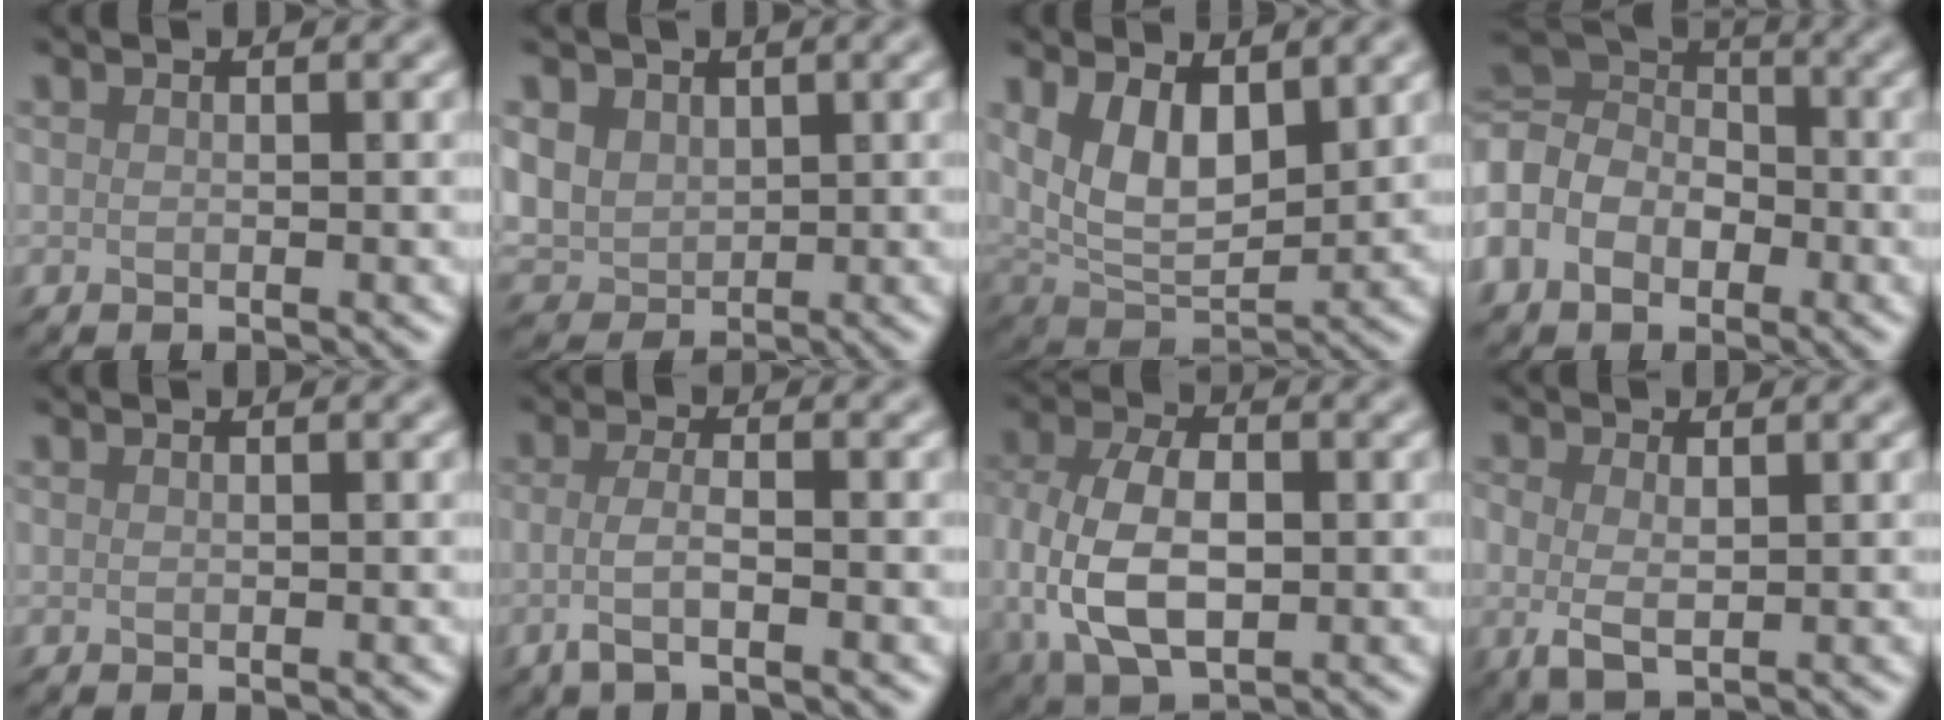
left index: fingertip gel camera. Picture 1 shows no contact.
{"total": 5.2, "force": [1.4, 4.2, 2.7], "torque": [-0.077, 0.011, 0.024]}
{"total": 5.8, "force": [2.2, 3.0, 4.4], "torque": [-0.085, -0.013, 0.046]}
{"total": 8.2, "force": [-1.5, 6.5, 4.8], "torque": [-0.109, 0.011, -0.042]}
{"total": 0.0}
{"total": 2.6, "force": [-0.8, 0.8, 2.4], "torque": [-0.049, -0.004, -0.022]}
{"total": 8.6, "force": [-0.6, 5.5, 6.5], "torque": [-0.148, -0.004, -0.012]}
{"total": 3.1, "force": [0.1, 1.9, 2.4], "torque": [-0.051, -0.001, 0.001]}